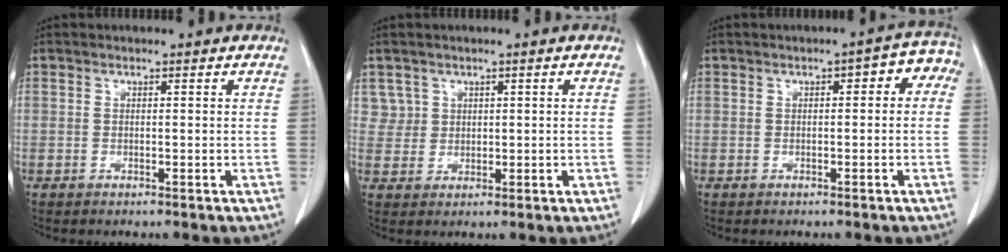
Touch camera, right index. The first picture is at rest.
{"total": 3.0, "force": [1.4, 2.6, -0.2], "torque": [0.017, 0.008, 0.024]}
{"total": 4.6, "force": [0.6, 2.2, 4.0], "torque": [-0.039, 0.031, 0.000]}